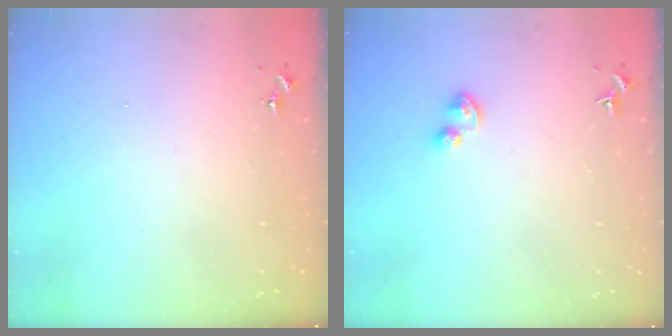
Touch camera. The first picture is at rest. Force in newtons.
{"total": 4.8, "press": 4.8, "slide": 0.5}